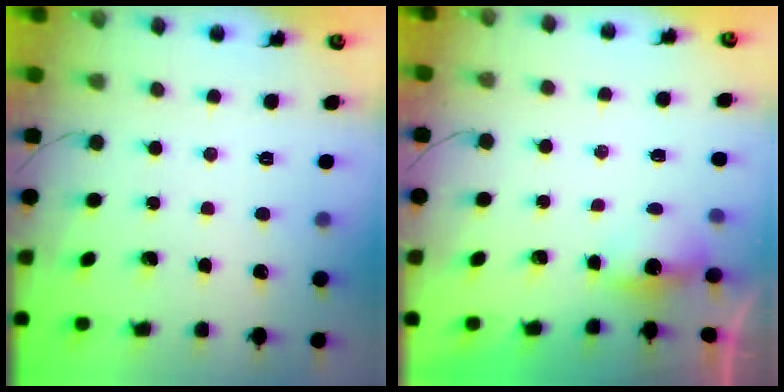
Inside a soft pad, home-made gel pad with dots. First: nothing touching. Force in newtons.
{"total": 3.1, "press": 2.9, "slide": 1.1}